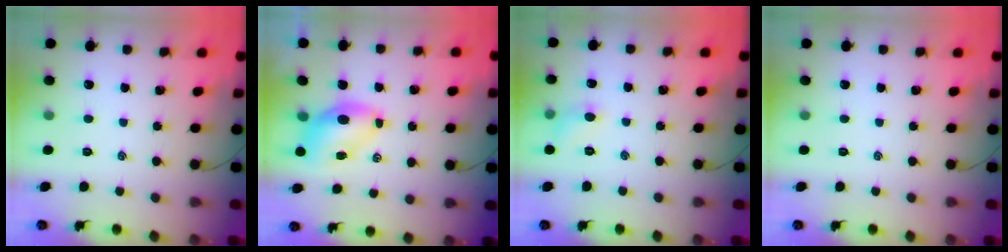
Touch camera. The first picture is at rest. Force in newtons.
{"total": 6.7, "press": 6.7, "slide": 1.1}
{"total": 5.0, "press": 4.8, "slide": 1.6}
{"total": 0.0}